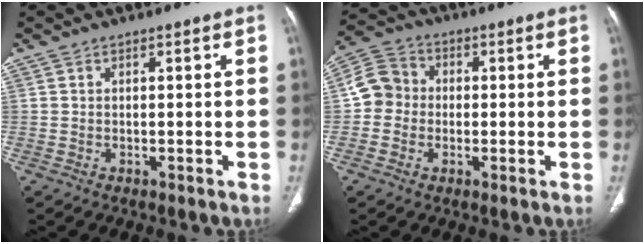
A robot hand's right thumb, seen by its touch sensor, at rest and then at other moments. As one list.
[{"total": 7.2, "force": [-0.4, 6.6, 2.8], "torque": [-0.036, 0.022, -0.024]}]